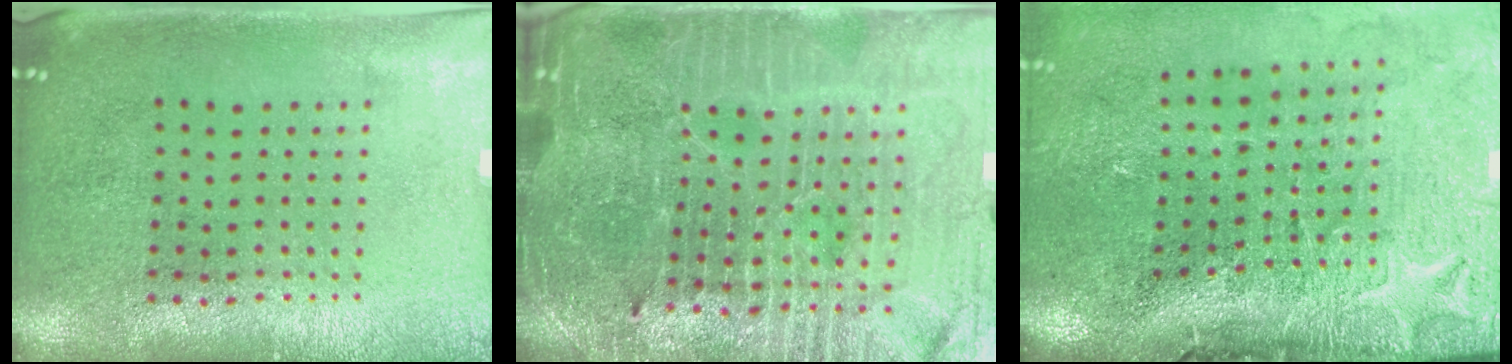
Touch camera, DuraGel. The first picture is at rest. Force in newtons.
{"total": 5.5, "press": 5.1, "slide": 2.0}
{"total": 5.0, "press": 3.9, "slide": 3.1}